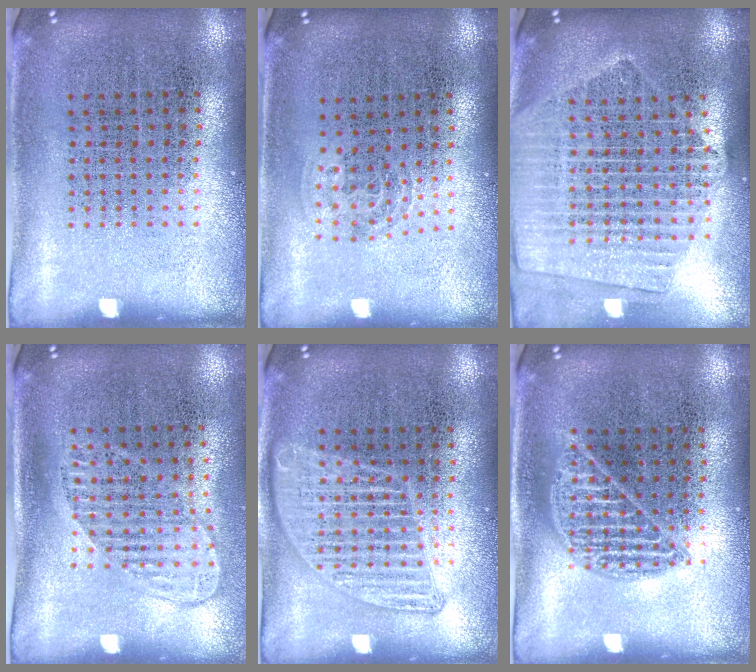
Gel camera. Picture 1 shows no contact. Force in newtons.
{"total": 0.9, "press": 0.6, "slide": 0.7}
{"total": 2.3, "press": 2.1, "slide": 1.1}
{"total": 1.4, "press": 1.2, "slide": 0.7}
{"total": 1.3, "press": 1.3, "slide": 0.1}
{"total": 1.0, "press": 1.0, "slide": 0.1}